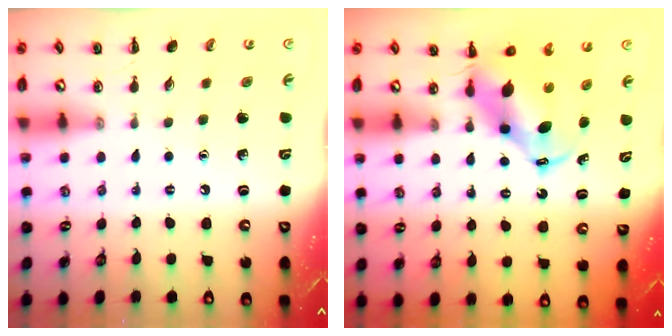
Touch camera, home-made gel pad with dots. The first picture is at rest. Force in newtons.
{"total": 6.7, "press": 6.4, "slide": 2.1}